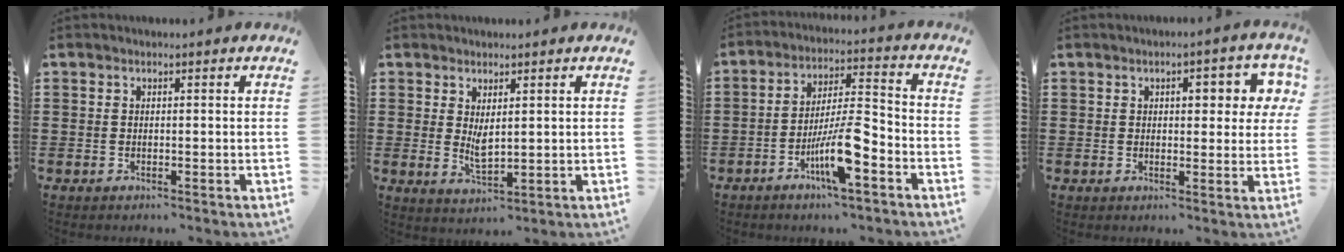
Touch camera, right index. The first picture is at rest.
{"total": 2.9, "force": [1.1, 1.0, 2.5], "torque": [-0.041, -0.003, 0.019]}
{"total": 9.8, "force": [-4.7, 2.0, 8.4], "torque": [-0.158, 0.004, -0.087]}
{"total": 4.7, "force": [1.5, 2.1, 3.9], "torque": [-0.049, -0.001, 0.014]}